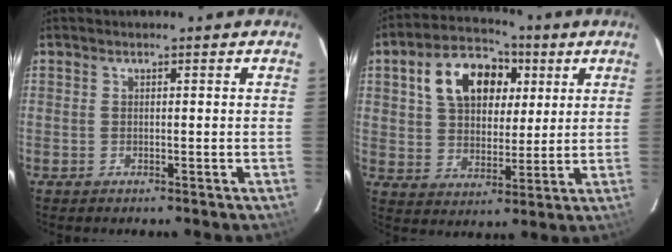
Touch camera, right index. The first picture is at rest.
{"total": 14.9, "force": [5.4, 10.0, 9.6], "torque": [-0.187, 0.043, 0.096]}